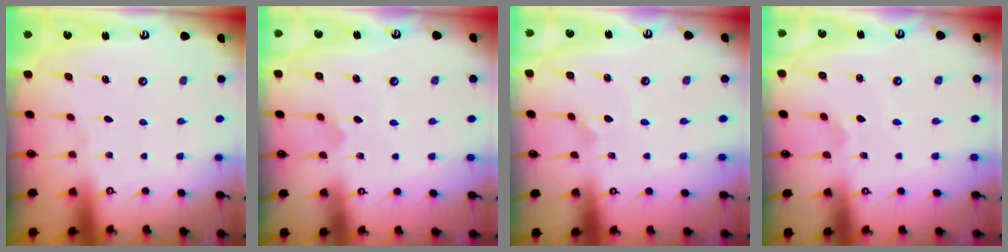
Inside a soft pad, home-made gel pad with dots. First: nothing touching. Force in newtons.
{"total": 4.3, "press": 4.3, "slide": 0.5}
{"total": 1.8, "press": 1.8, "slide": 0.1}
{"total": 1.6, "press": 1.5, "slide": 0.2}